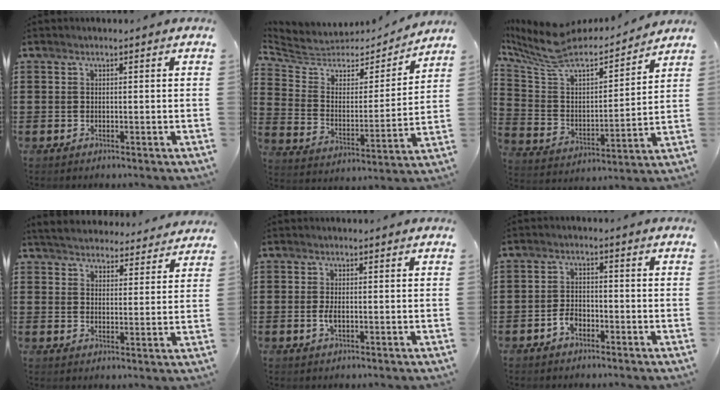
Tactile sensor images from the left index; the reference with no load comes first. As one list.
[{"total": 5.2, "force": [4.5, 2.4, 0.8], "torque": [-0.050, -0.032, 0.073]}, {"total": 9.2, "force": [7.9, 2.9, 3.6], "torque": [-0.119, -0.056, 0.132]}, {"total": 4.5, "force": [4.5, 0.4, 0.5], "torque": [-0.032, -0.025, 0.079]}, {"total": 1.8, "force": [-0.2, 0.7, 1.6], "torque": [-0.046, -0.006, -0.008]}, {"total": 2.6, "force": [-1.5, 1.6, 1.4], "torque": [-0.037, 0.000, -0.033]}]